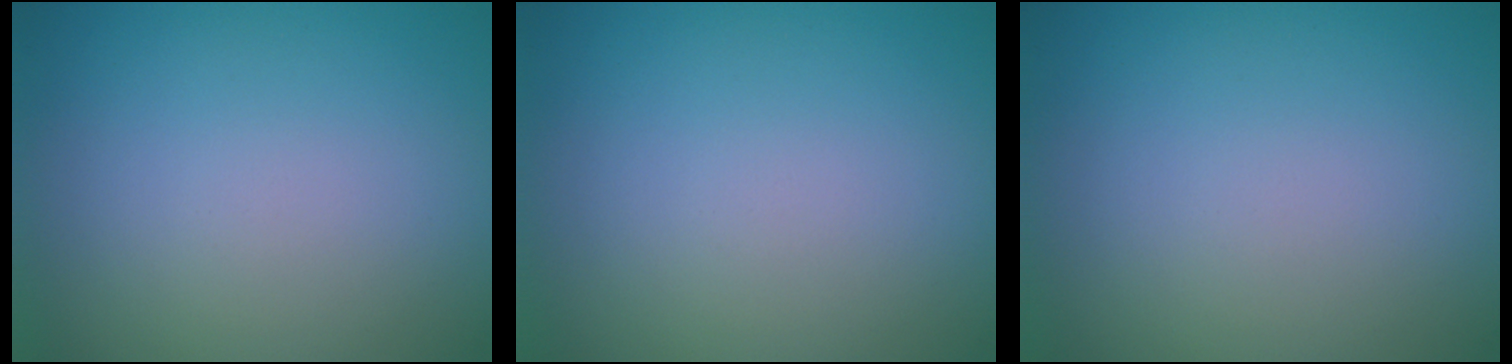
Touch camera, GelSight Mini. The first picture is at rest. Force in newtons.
{"total": 0.0}
{"total": 0.0}